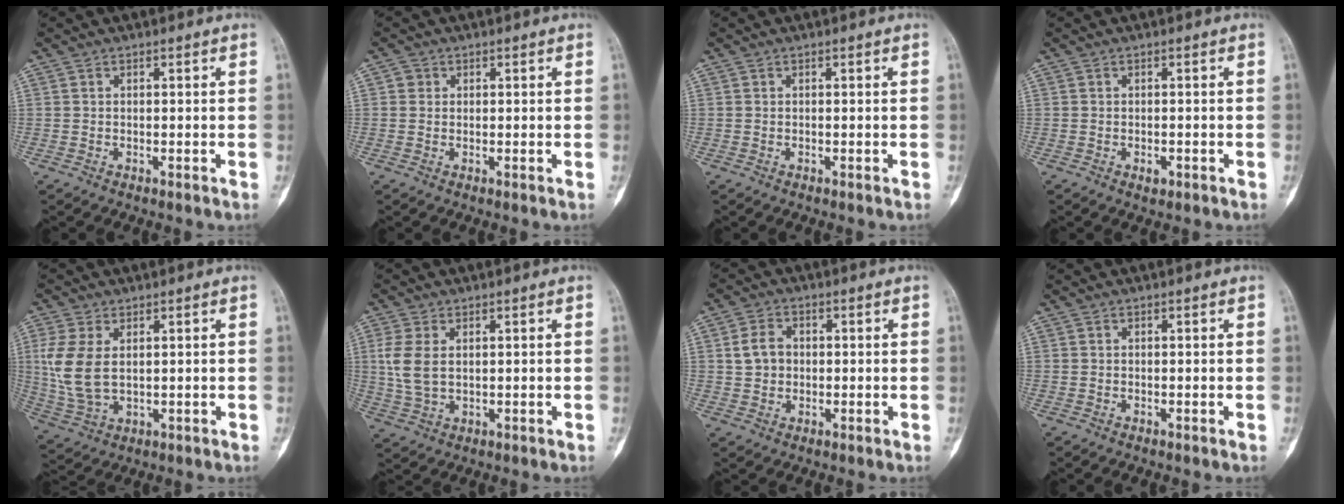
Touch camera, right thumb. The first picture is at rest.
{"total": 1.3, "force": [0.3, 1.2, 0.2], "torque": [0.004, 0.002, 0.003]}
{"total": 0.0}
{"total": 1.4, "force": [-0.6, 0.8, 1.0], "torque": [-0.011, 0.001, -0.008]}
{"total": 9.3, "force": [1.7, 5.4, 7.4], "torque": [-0.173, -0.007, 0.047]}
{"total": 6.3, "force": [1.3, 3.7, 4.9], "torque": [-0.116, -0.003, 0.032]}
{"total": 4.8, "force": [0.5, 3.9, 2.7], "torque": [-0.039, 0.008, 0.008]}
{"total": 0.0}